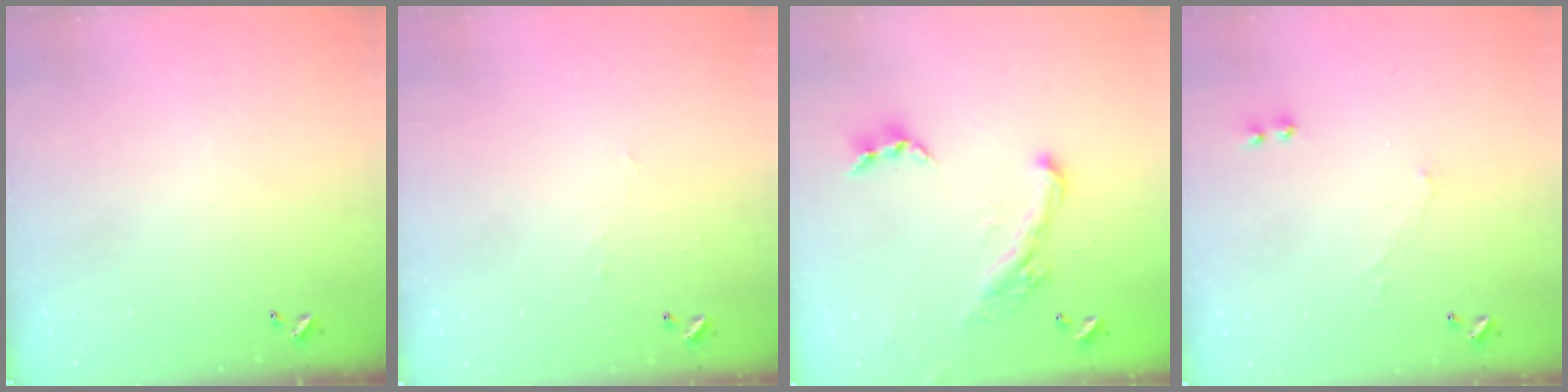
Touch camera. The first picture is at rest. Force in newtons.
{"total": 2.2, "press": 2.0, "slide": 0.8}
{"total": 3.4, "press": 3.1, "slide": 1.4}
{"total": 1.0, "press": 0.9, "slide": 0.5}